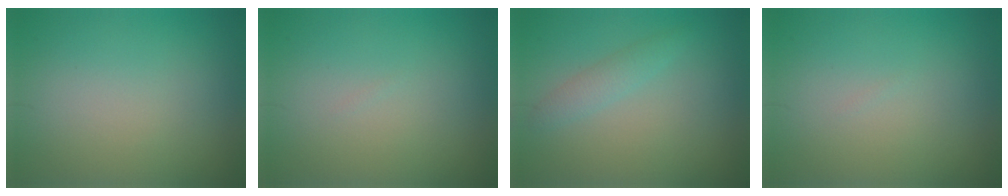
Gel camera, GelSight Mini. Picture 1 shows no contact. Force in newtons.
{"total": 0.0}
{"total": 1.7, "press": 1.6, "slide": 0.0}
{"total": 0.0}